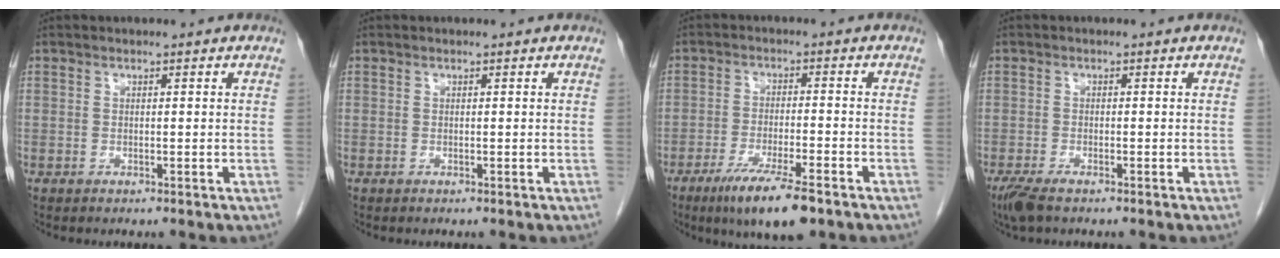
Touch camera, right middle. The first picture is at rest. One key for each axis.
{"total": 0.0}
{"total": 9.7, "fx": -6.3, "fy": 1.1, "fz": 7.3, "tx": -0.128, "ty": -0.023, "tz": -0.103}
{"total": 3.7, "fx": -2.7, "fy": 0.9, "fz": 2.4, "tx": -0.052, "ty": -0.011, "tz": -0.046}